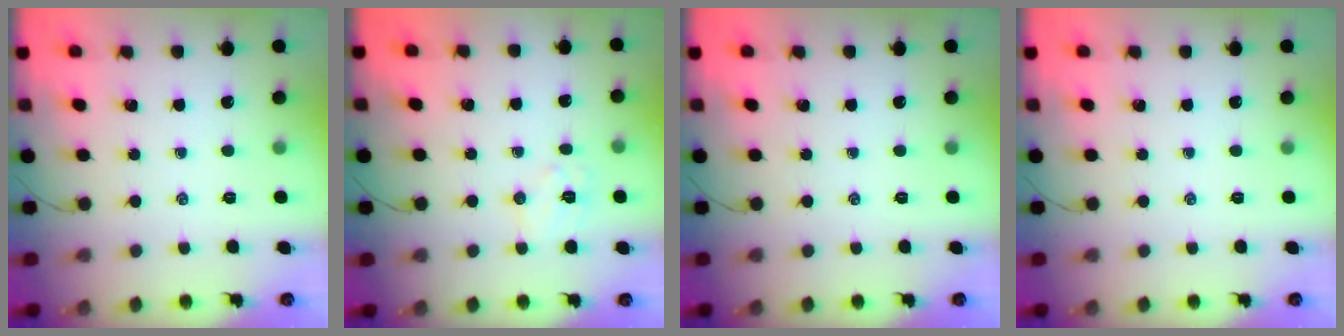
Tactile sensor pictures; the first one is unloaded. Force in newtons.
{"total": 5.7, "press": 5.6, "slide": 1.1}
{"total": 0.0}
{"total": 0.0}